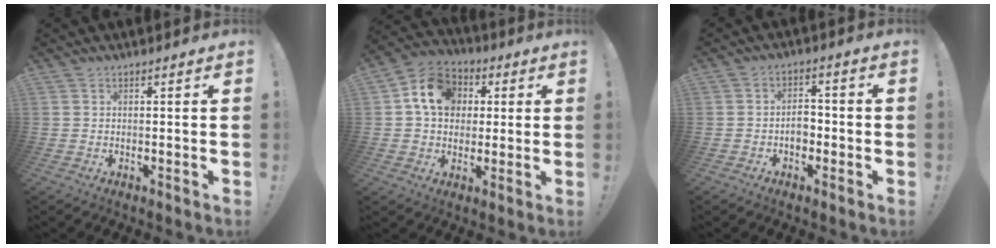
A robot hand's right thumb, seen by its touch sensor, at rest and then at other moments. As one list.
[{"total": 14.0, "force": [3.7, 11.5, 7.0], "torque": [-0.097, 0.004, 0.076]}, {"total": 5.2, "force": [-1.5, 3.8, 3.2], "torque": [-0.048, 0.006, -0.032]}]